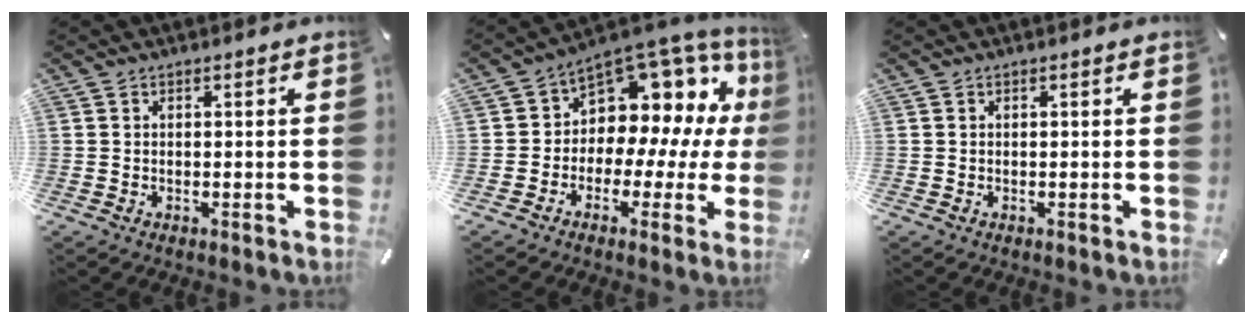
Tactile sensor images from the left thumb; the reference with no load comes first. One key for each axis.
{"total": 9.8, "fx": 4.6, "fy": 7.5, "fz": 4.4, "tx": -0.066, "ty": -0.067, "tz": 0.082}
{"total": 0.0}